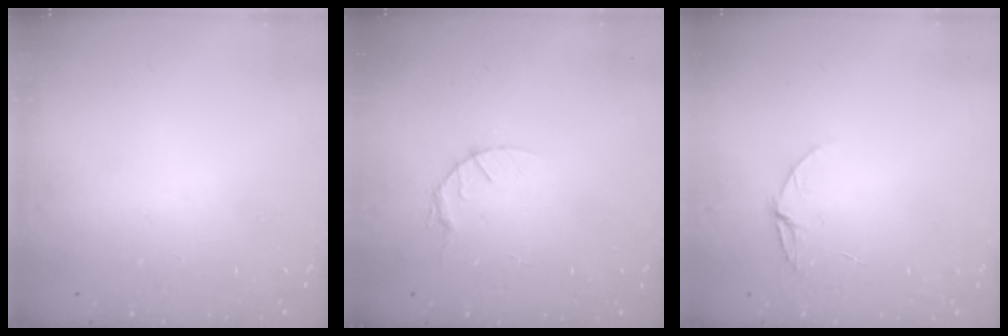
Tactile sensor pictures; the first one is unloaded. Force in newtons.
{"total": 3.9, "press": 3.9, "slide": 0.5}
{"total": 5.3, "press": 5.3, "slide": 0.5}